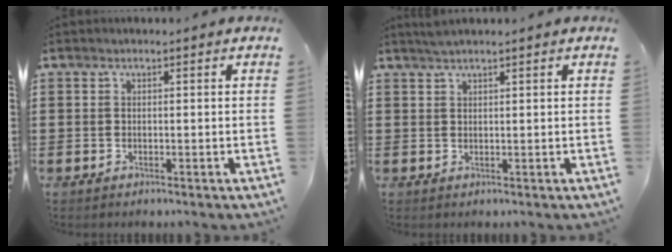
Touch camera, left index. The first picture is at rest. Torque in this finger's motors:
{"motor_torque": [0.19, -0.20, 0.15, 0.04]}